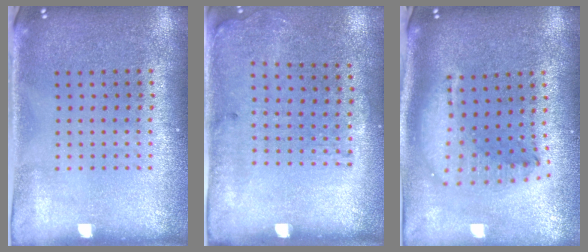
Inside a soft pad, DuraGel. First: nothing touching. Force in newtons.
{"total": 1.8, "press": 1.2, "slide": 1.3}
{"total": 2.2, "press": 1.7, "slide": 1.4}